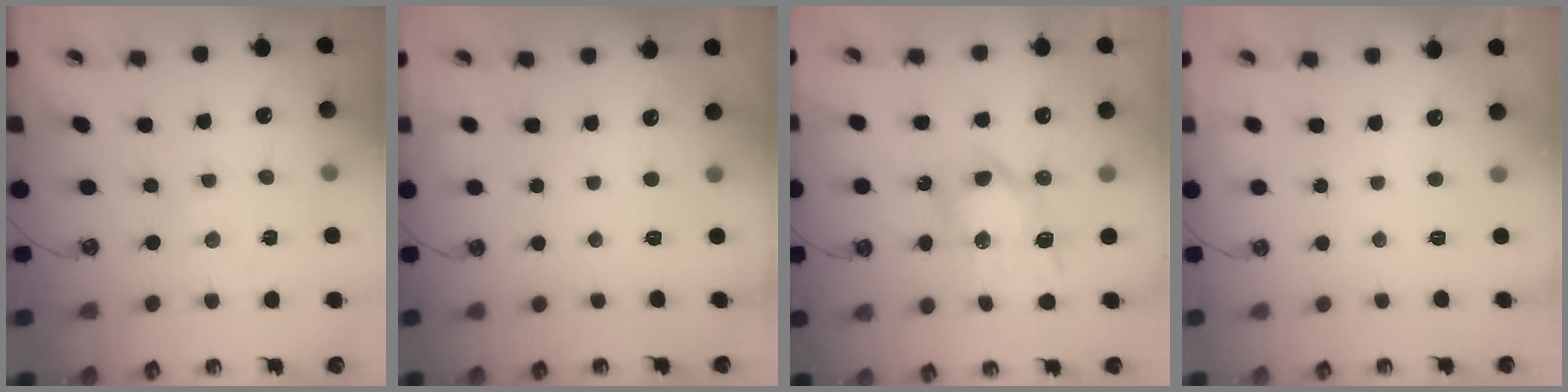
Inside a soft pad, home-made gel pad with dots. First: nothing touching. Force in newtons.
{"total": 0.0}
{"total": 10.5, "press": 10.5, "slide": 0.5}
{"total": 0.0}